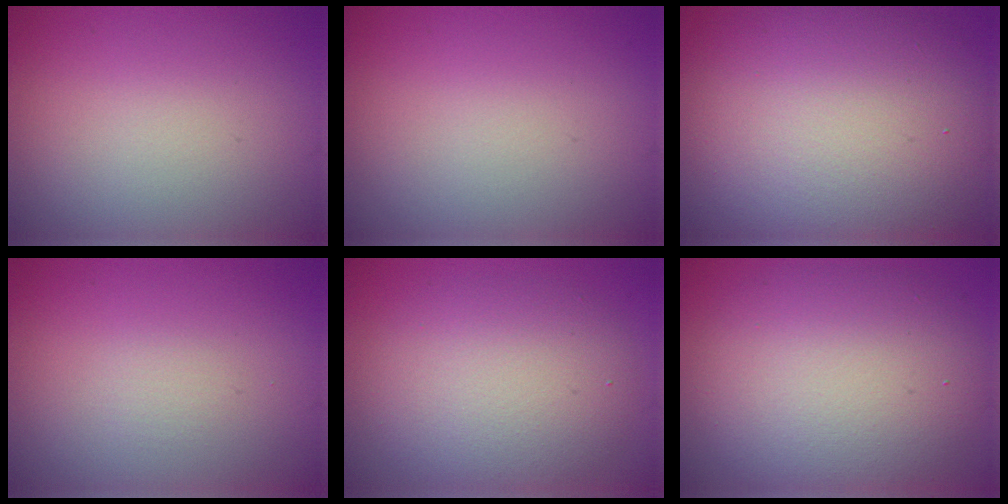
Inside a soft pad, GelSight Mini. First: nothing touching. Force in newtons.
{"total": 0.0}
{"total": 14.0, "press": 14.0, "slide": 0.6}
{"total": 0.5, "press": 0.5, "slide": 0.0}
{"total": 6.1, "press": 6.1, "slide": 0.4}
{"total": 9.4, "press": 9.4, "slide": 0.6}